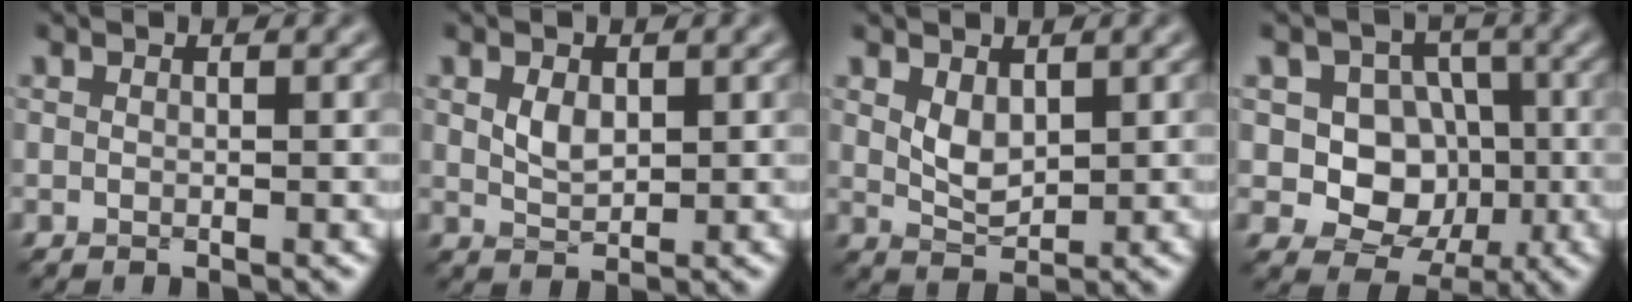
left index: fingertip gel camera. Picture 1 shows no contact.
{"total": 1.9, "force": [0.5, 1.2, 1.4], "torque": [-0.034, -0.001, 0.011]}
{"total": 2.3, "force": [0.8, 1.3, 1.7], "torque": [-0.041, -0.004, 0.020]}
{"total": 7.9, "force": [-0.4, 6.9, 3.8], "torque": [-0.054, 0.019, -0.033]}